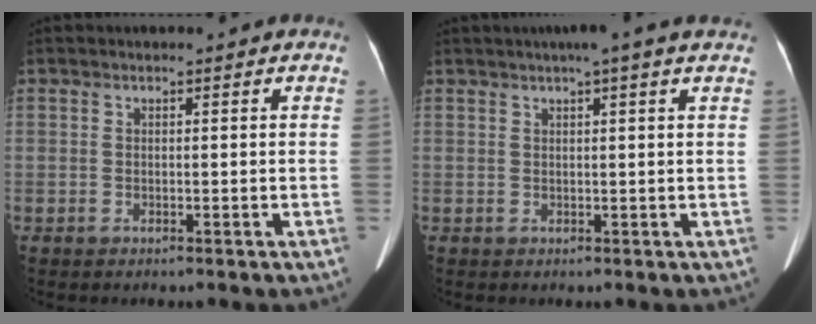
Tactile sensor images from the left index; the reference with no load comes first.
{"total": 4.6, "force": [3.4, -0.3, 3.1], "torque": [-0.047, 0.023, 0.045]}